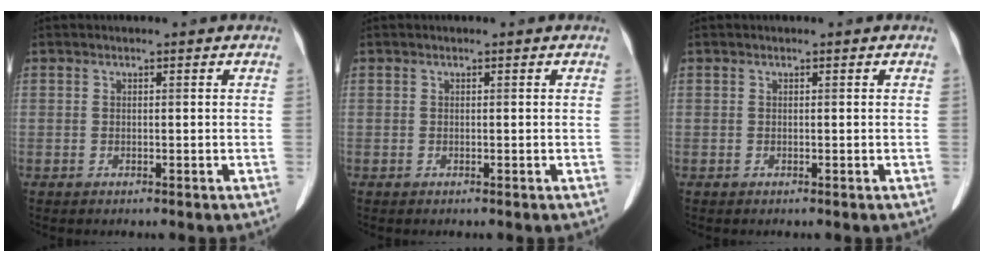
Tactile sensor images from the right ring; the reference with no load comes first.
{"total": 0.0}
{"total": 0.0}